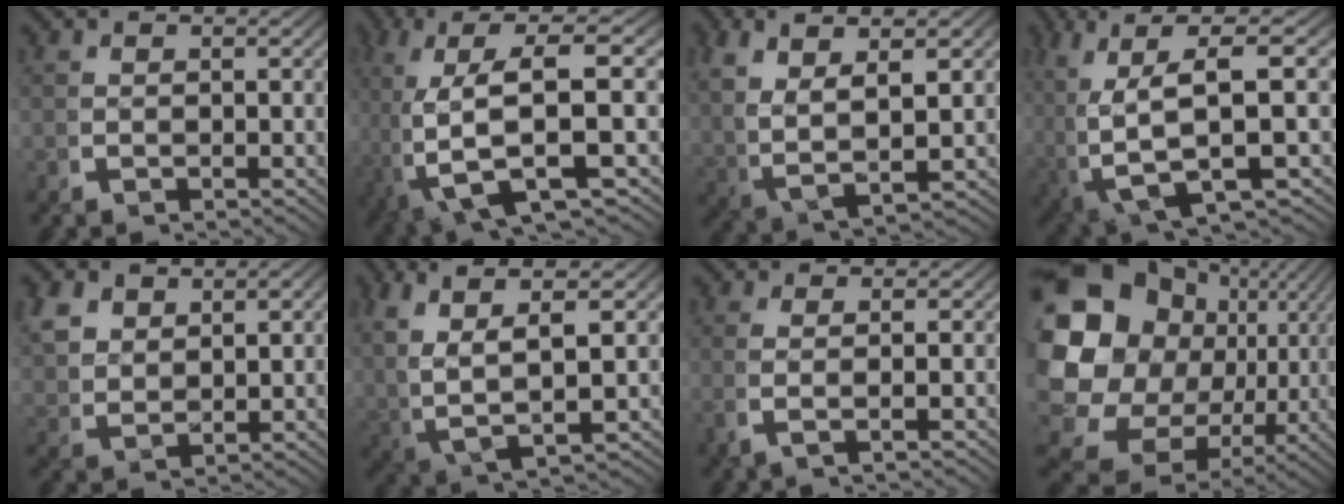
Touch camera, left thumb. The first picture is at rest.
{"total": 12.4, "force": [-1.8, 6.4, 10.4], "torque": [-0.219, -0.039, -0.017]}
{"total": 9.4, "force": [2.2, 5.3, 7.4], "torque": [-0.161, -0.002, 0.037]}
{"total": 10.4, "force": [-1.3, 5.4, 8.8], "torque": [-0.173, -0.031, -0.013]}
{"total": 3.7, "force": [1.3, 2.6, 2.3], "torque": [-0.050, -0.013, 0.035]}
{"total": 10.2, "force": [1.9, 5.6, 8.3], "torque": [-0.170, -0.004, 0.031]}
{"total": 2.2, "force": [-0.2, -0.4, 2.2], "torque": [-0.052, 0.003, -0.006]}
{"total": 22.2, "force": [-0.9, 17.0, 14.2], "torque": [-0.287, -0.061, 0.001]}